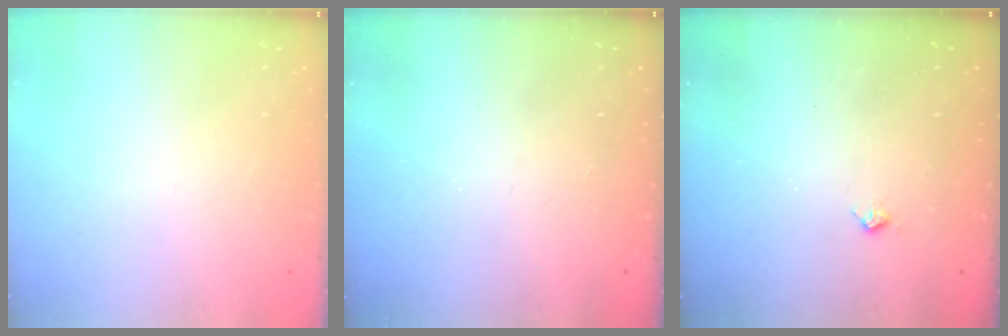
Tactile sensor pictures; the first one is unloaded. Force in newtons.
{"total": 0.0}
{"total": 3.4, "press": 3.4, "slide": 0.5}